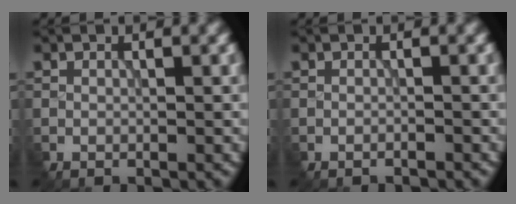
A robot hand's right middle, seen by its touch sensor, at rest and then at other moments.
{"total": 0.6, "force": [-0.5, 0.1, 0.1], "torque": [0.001, -0.001, -0.014]}